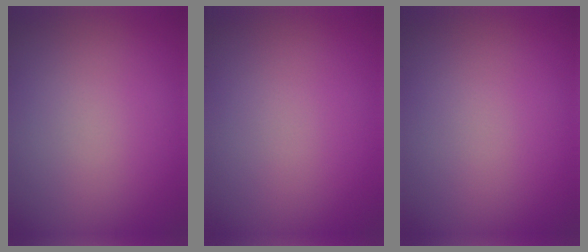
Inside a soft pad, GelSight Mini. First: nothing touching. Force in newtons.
{"total": 0.0}
{"total": 0.0}